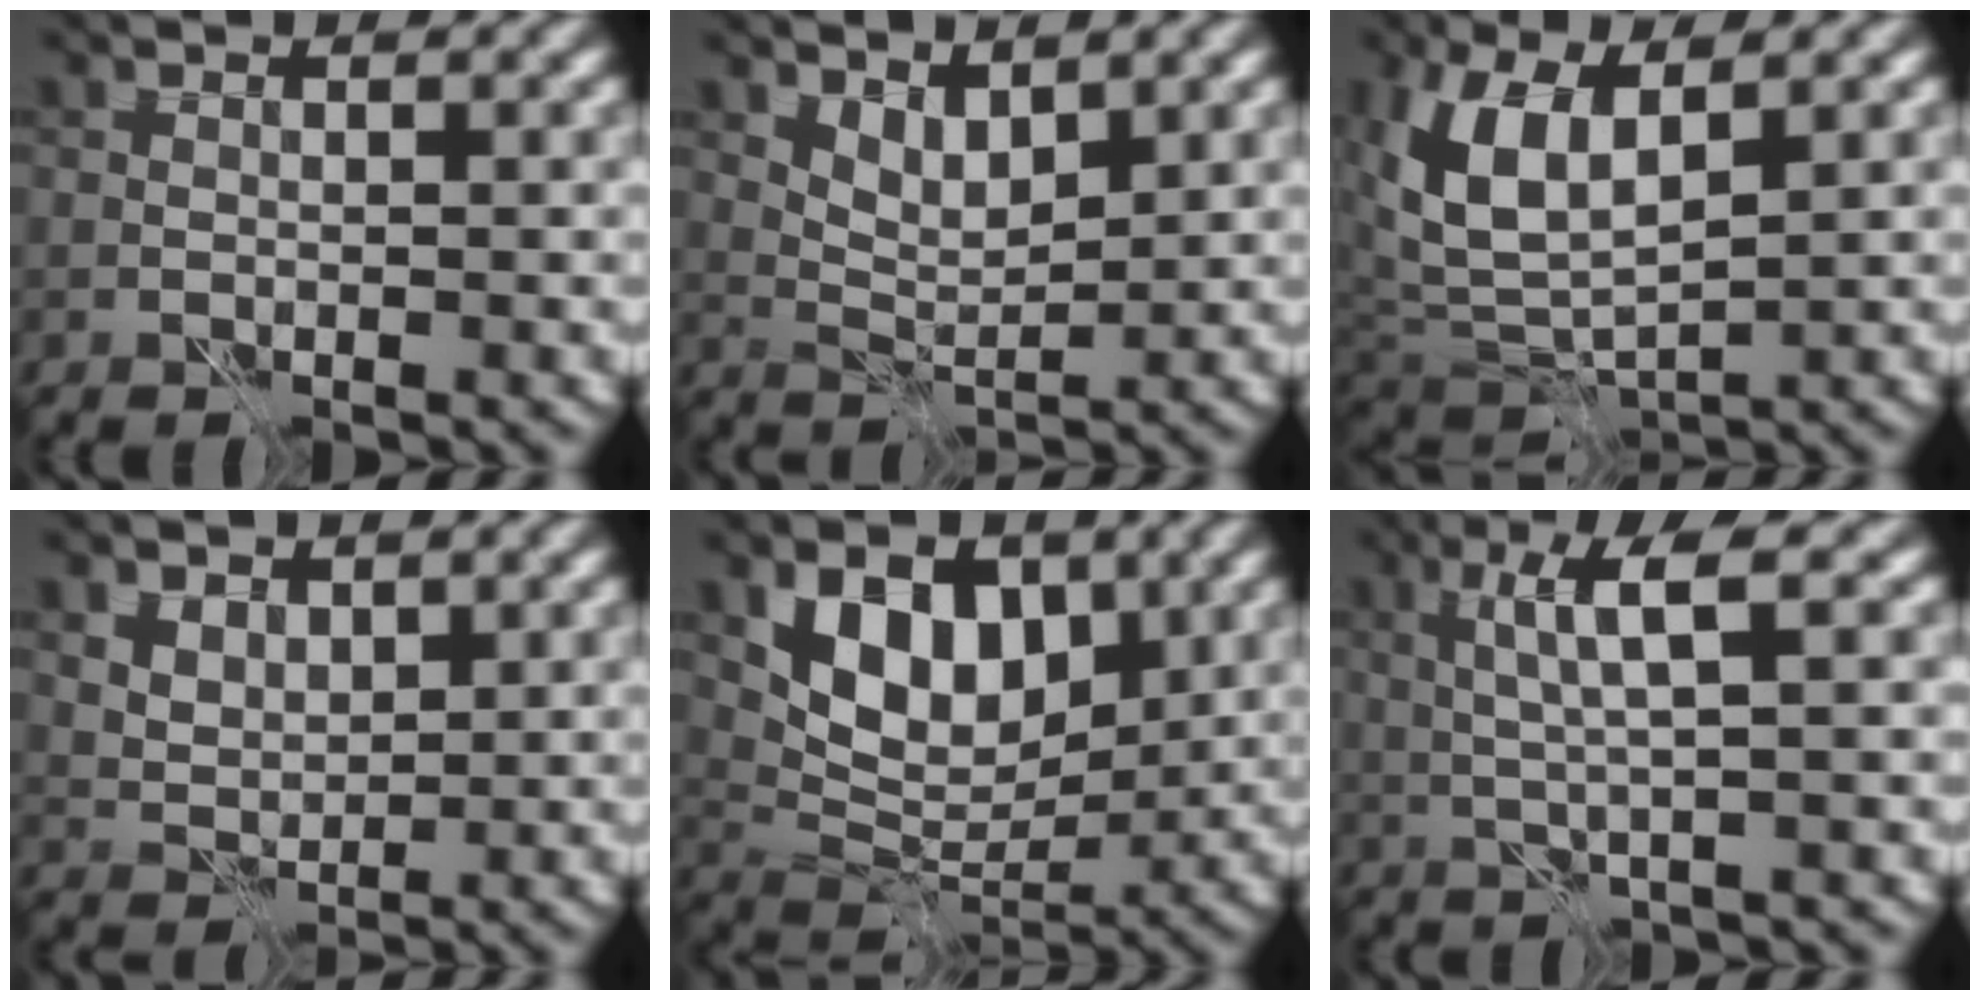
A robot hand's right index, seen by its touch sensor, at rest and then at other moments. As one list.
[{"total": 2.6, "force": [1.8, 1.0, 1.4], "torque": [-0.030, -0.008, 0.037]}, {"total": 6.8, "force": [2.6, 3.5, 5.2], "torque": [-0.127, -0.008, 0.051]}, {"total": 3.6, "force": [2.2, 2.4, 1.7], "torque": [-0.045, 0.000, 0.046]}, {"total": 6.8, "force": [2.8, 4.4, 4.3], "torque": [-0.075, -0.016, 0.048]}, {"total": 4.2, "force": [1.1, 0.3, 4.0], "torque": [-0.083, 0.004, 0.024]}]